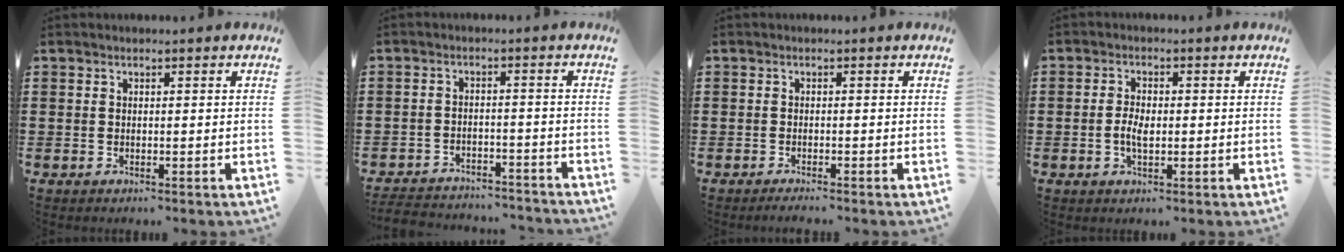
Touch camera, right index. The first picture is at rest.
{"total": 3.6, "force": [-3.5, 0.2, 0.2], "torque": [-0.014, -0.001, -0.077]}
{"total": 0.9, "force": [-0.9, -0.1, 0.2], "torque": [-0.006, -0.002, -0.017]}
{"total": 3.1, "force": [-0.5, 1.6, 2.6], "torque": [-0.056, 0.001, -0.011]}